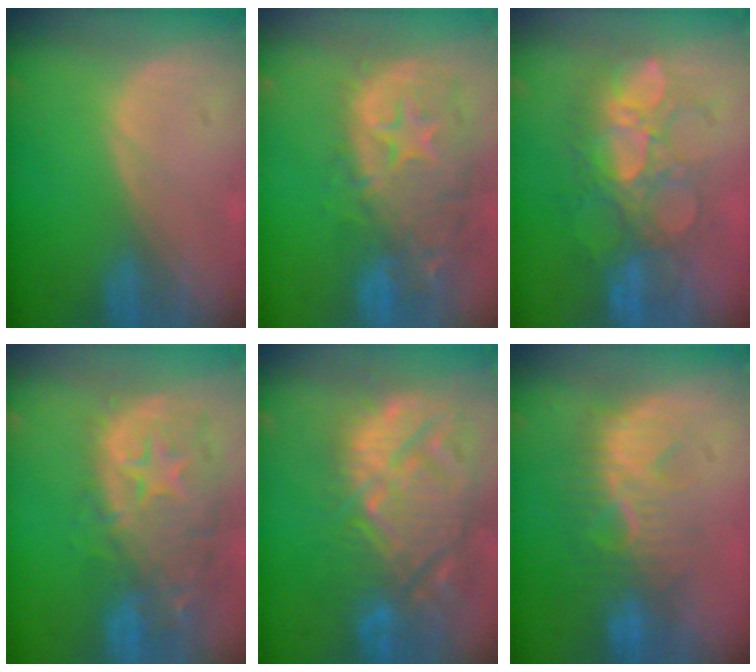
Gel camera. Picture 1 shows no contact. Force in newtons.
{"total": 13.9, "press": 11.1, "slide": 8.3}
{"total": 9.3, "press": 9.1, "slide": 2.1}
{"total": 13.9, "press": 11.1, "slide": 8.3}
{"total": 14.9, "press": 12.8, "slide": 7.7}
{"total": 9.0, "press": 8.3, "slide": 3.4}